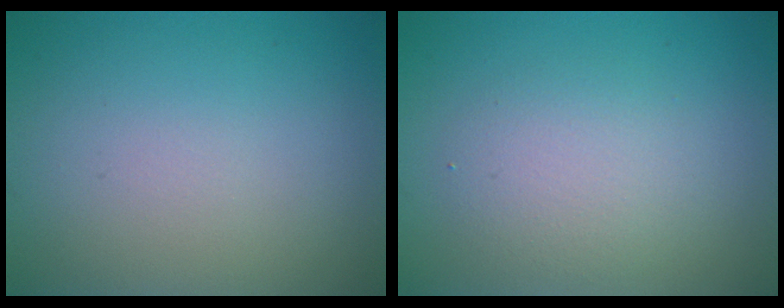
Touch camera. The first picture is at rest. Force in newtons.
{"total": 2.9, "press": 2.9, "slide": 0.1}